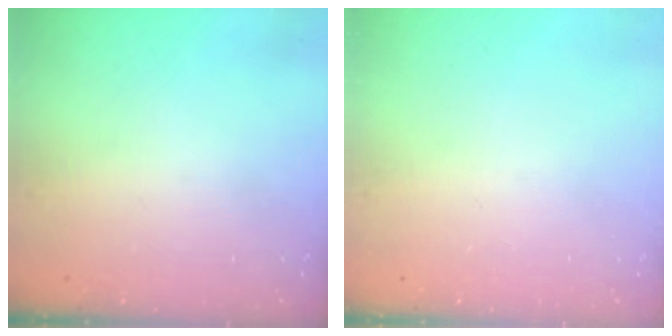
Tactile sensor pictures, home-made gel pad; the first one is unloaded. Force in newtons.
{"total": 0.0}